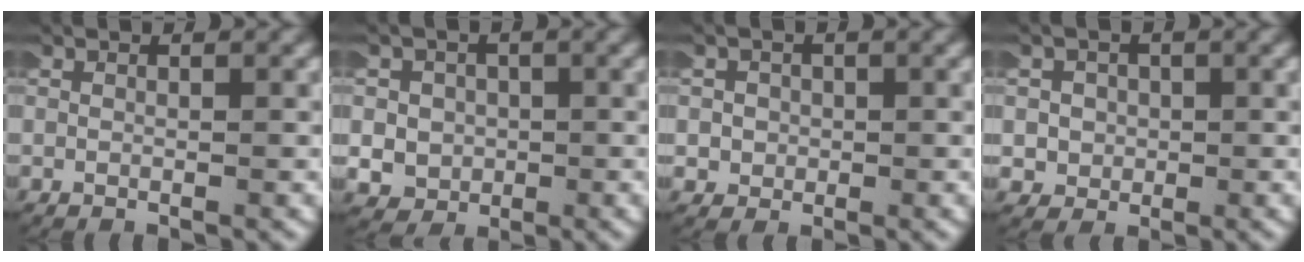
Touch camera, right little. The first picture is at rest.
{"total": 6.7, "force": [-1.3, 6.3, 1.7], "torque": [-0.055, -0.012, -0.026]}
{"total": 3.0, "force": [-0.5, 2.9, 0.5], "torque": [-0.029, 0.000, -0.015]}
{"total": 4.3, "force": [-0.7, 4.1, 1.0], "torque": [-0.042, -0.008, -0.017]}